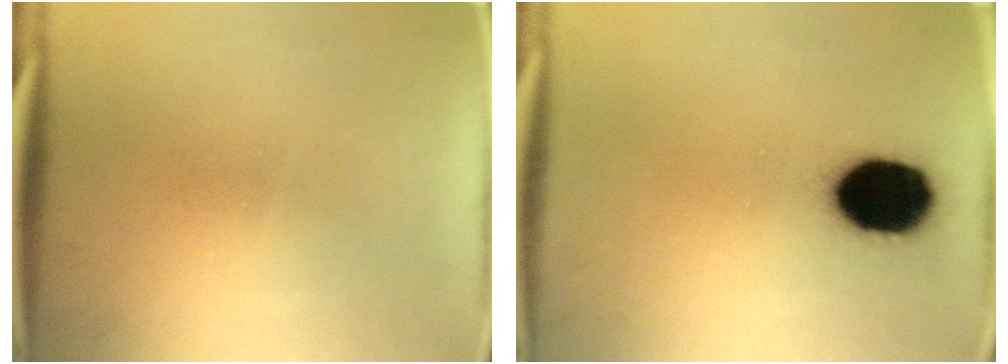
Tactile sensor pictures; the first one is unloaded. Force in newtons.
{"total": 14.7}